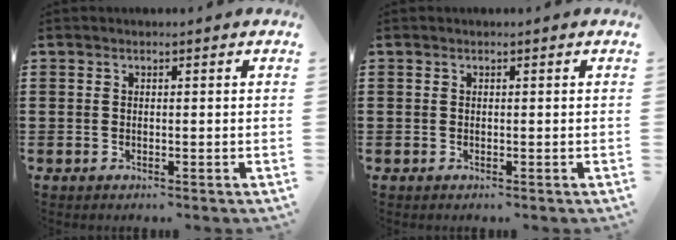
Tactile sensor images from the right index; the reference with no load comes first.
{"total": 0.0}